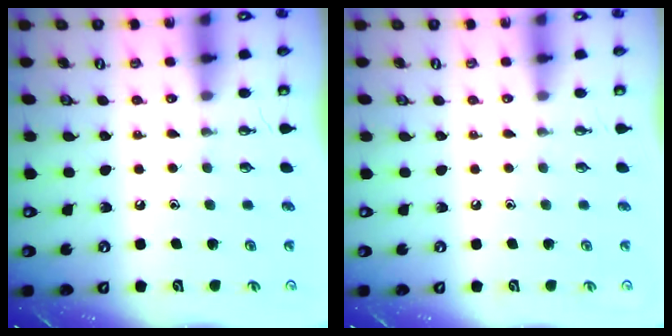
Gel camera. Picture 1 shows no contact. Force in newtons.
{"total": 0.0}